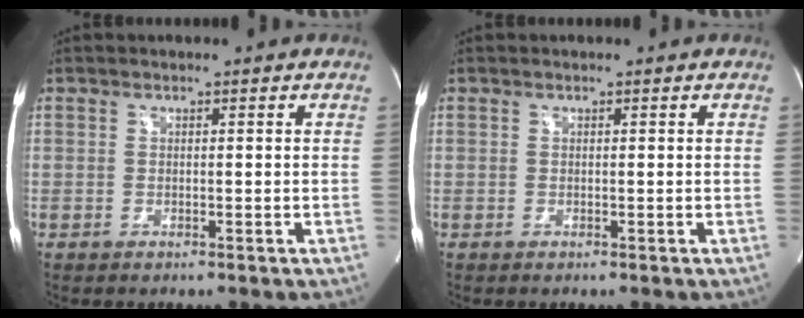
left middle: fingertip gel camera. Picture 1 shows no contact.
{"total": 0.0}